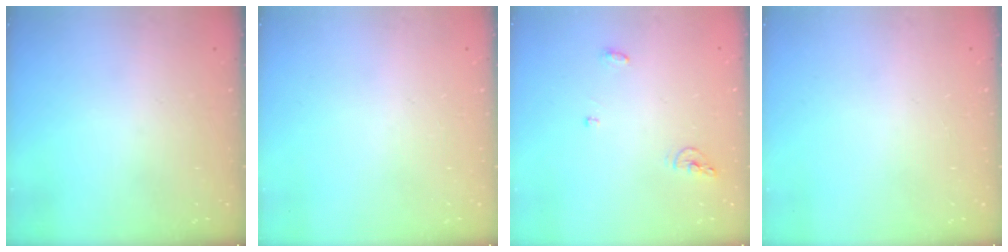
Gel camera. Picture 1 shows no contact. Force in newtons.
{"total": 0.0}
{"total": 5.6, "press": 5.6, "slide": 0.2}
{"total": 0.0}